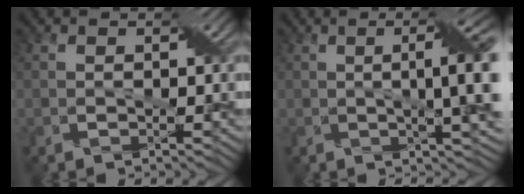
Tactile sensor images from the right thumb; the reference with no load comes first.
{"total": 9.0, "force": [0.6, 2.1, 8.7], "torque": [-0.120, 0.013, 0.010]}